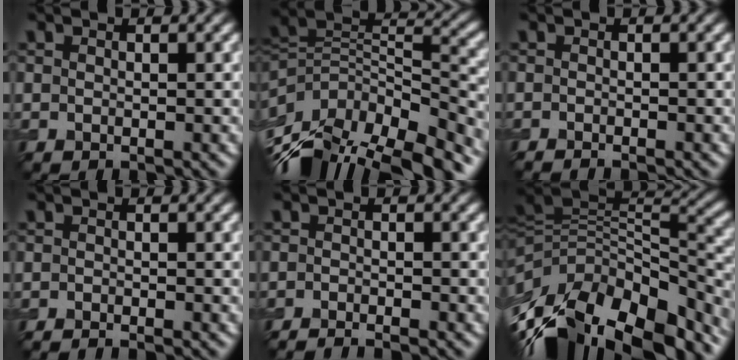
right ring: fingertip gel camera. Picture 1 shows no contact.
{"total": 13.1, "force": [-7.7, 6.8, 8.2], "torque": [-0.187, 0.007, -0.114]}
{"total": 1.5, "force": [-1.3, 0.2, 0.7], "torque": [-0.008, -0.001, -0.024]}
{"total": 1.8, "force": [-1.6, 0.2, 0.9], "torque": [-0.011, -0.001, -0.030]}
{"total": 2.8, "force": [-2.6, 0.3, 1.2], "torque": [-0.021, 0.001, -0.046]}
{"total": 14.8, "force": [-7.0, 7.9, 10.3], "torque": [-0.207, -0.001, -0.108]}